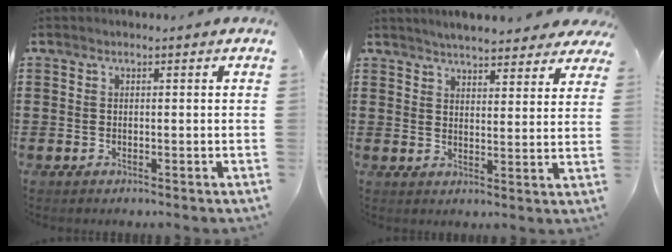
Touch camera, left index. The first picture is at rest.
{"total": 4.5, "force": [4.5, 0.3, 0.8], "torque": [-0.033, -0.017, 0.082]}